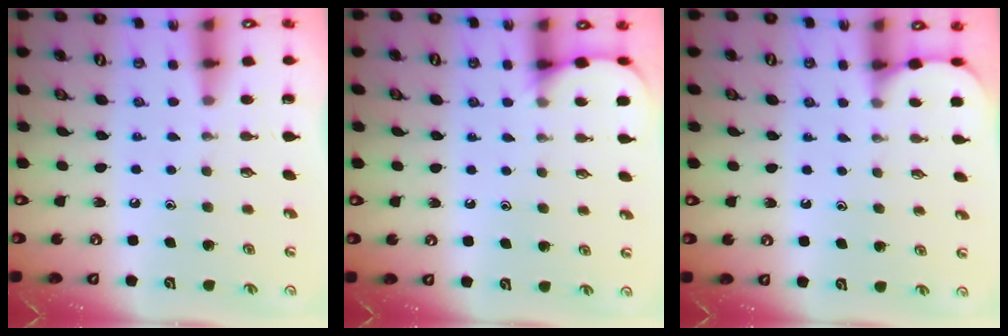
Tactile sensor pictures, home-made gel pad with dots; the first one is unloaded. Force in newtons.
{"total": 4.8, "press": 4.7, "slide": 0.4}
{"total": 1.8, "press": 1.8, "slide": 0.2}